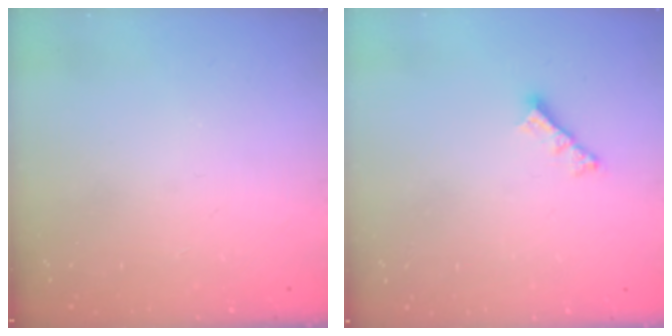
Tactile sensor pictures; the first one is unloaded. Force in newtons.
{"total": 3.8, "press": 3.8, "slide": 0.2}